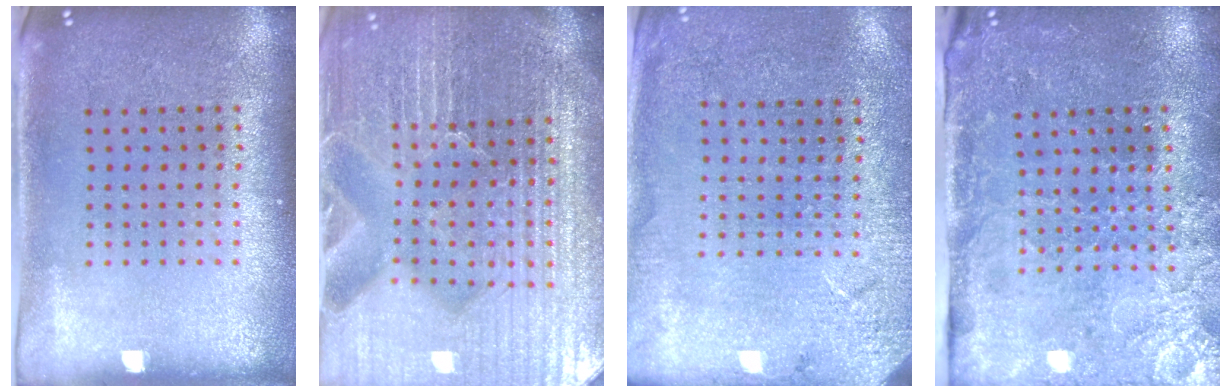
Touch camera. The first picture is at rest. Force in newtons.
{"total": 6.4, "press": 5.7, "slide": 2.9}
{"total": 2.6, "press": 2.6, "slide": 0.4}
{"total": 3.4, "press": 3.4, "slide": 0.4}